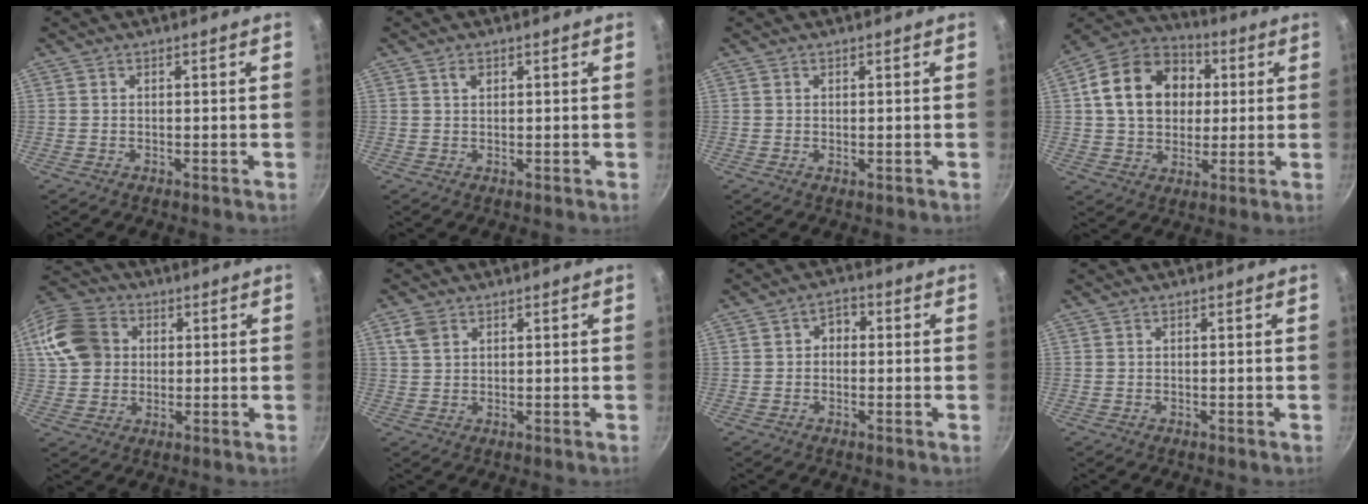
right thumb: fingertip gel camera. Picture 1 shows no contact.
{"total": 1.5, "force": [0.7, 1.0, 0.9], "torque": [-0.010, 0.000, 0.011]}
{"total": 0.6, "force": [0.1, 0.2, 0.5], "torque": [-0.007, -0.001, 0.001]}
{"total": 18.4, "force": [3.3, 14.4, 11.1], "torque": [-0.163, 0.024, 0.048]}
{"total": 15.0, "force": [3.0, 12.5, 7.7], "torque": [-0.144, 0.021, 0.047]}
{"total": 3.4, "force": [1.7, 2.3, 1.8], "torque": [-0.031, 0.001, 0.035]}
{"total": 3.2, "force": [0.1, 2.6, 2.0], "torque": [-0.013, 0.009, -0.006]}
{"total": 0.0}